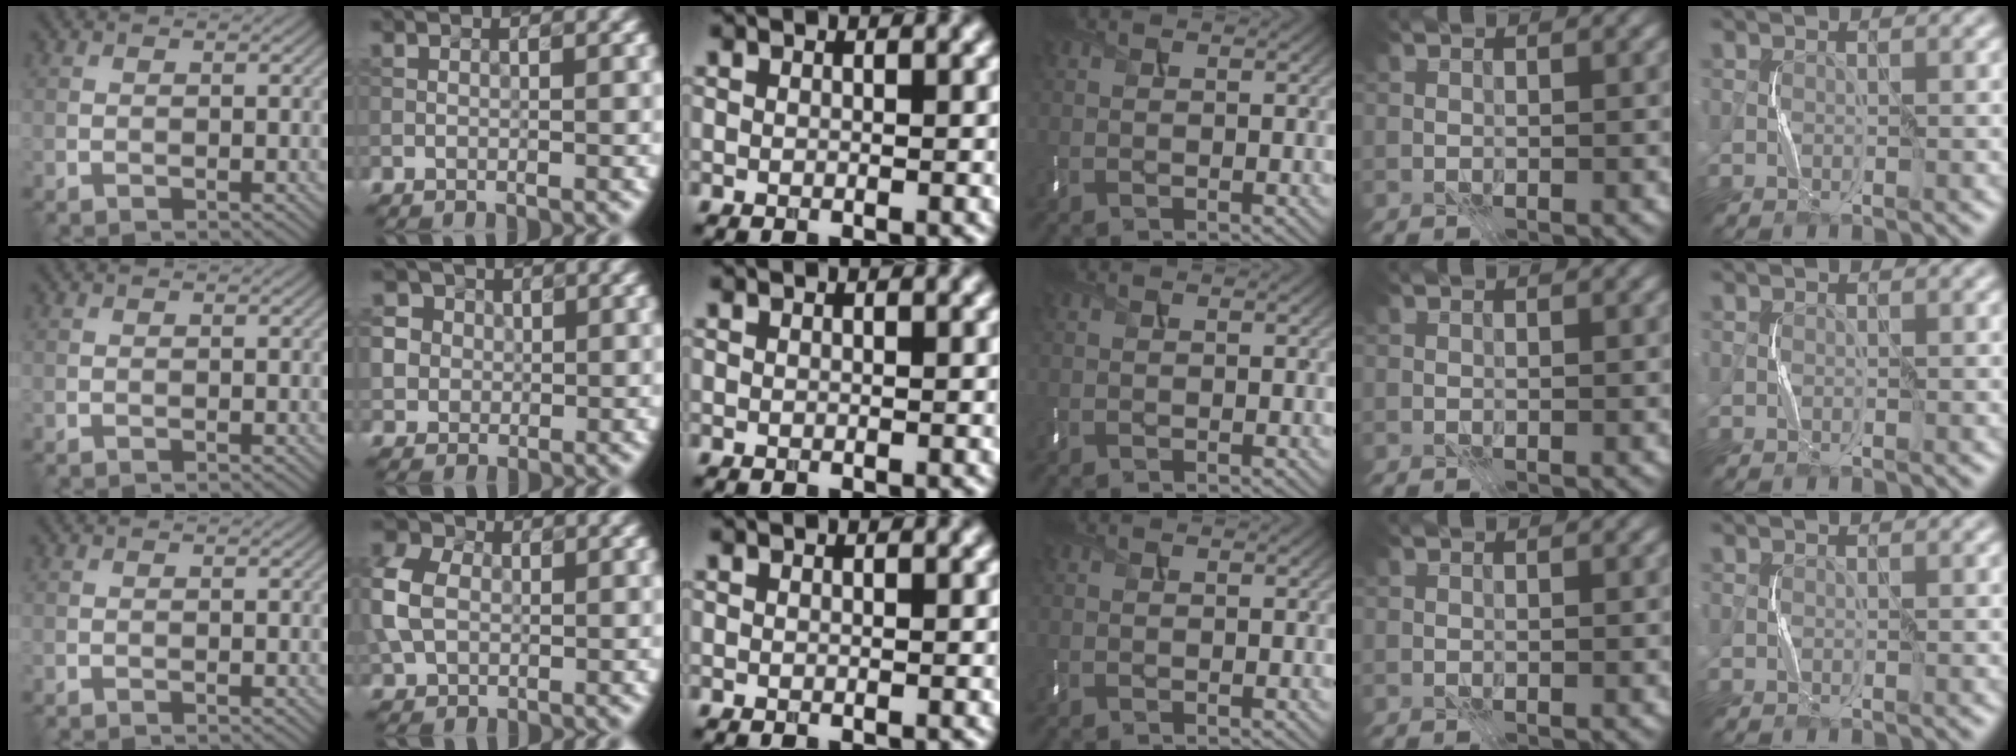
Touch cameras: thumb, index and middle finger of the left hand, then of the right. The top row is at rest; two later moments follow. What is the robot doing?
{"motion": "press", "object": "mouse"}